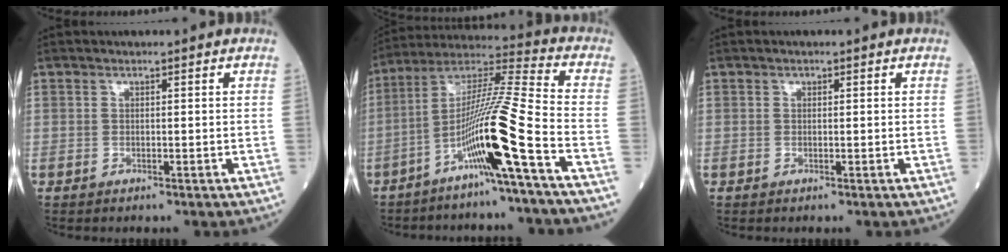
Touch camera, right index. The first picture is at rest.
{"total": 14.0, "force": [-6.1, -2.1, 12.5], "torque": [-0.235, -0.002, -0.122]}
{"total": 0.0}